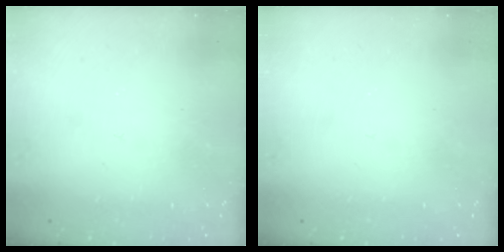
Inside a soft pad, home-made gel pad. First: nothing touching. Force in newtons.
{"total": 0.0}